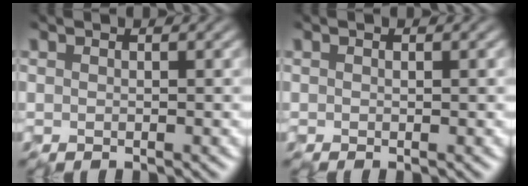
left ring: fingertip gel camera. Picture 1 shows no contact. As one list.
[{"total": 0.0}]